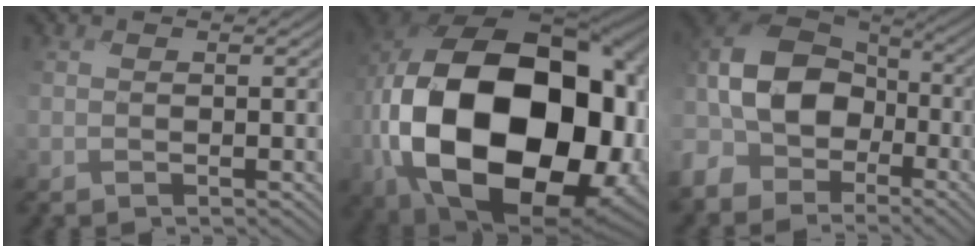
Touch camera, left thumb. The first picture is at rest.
{"total": 24.2, "force": [-4.0, 15.9, 17.8], "torque": [-0.403, -0.072, -0.022]}
{"total": 12.1, "force": [-3.7, 8.6, 7.7], "torque": [-0.188, -0.010, -0.091]}